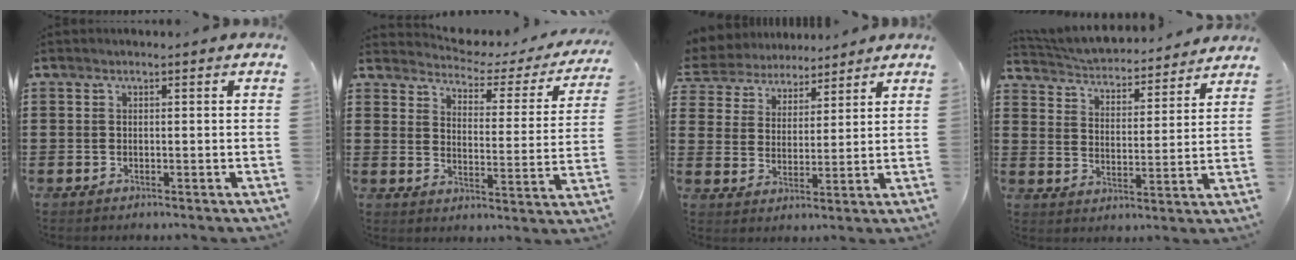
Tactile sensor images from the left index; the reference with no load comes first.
{"total": 2.7, "force": [2.6, 0.5, 0.5], "torque": [-0.033, -0.027, 0.035]}
{"total": 5.4, "force": [5.1, 1.8, 0.2], "torque": [-0.034, -0.024, 0.090]}
{"total": 4.0, "force": [4.0, 0.1, 0.2], "torque": [-0.027, -0.034, 0.063]}